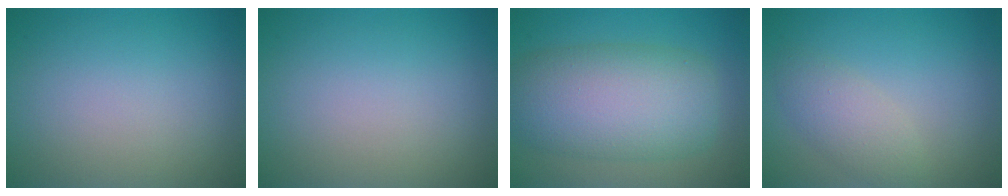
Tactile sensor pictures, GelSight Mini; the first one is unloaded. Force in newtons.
{"total": 0.0}
{"total": 9.3, "press": 9.3, "slide": 0.2}
{"total": 2.7, "press": 2.7, "slide": 0.1}